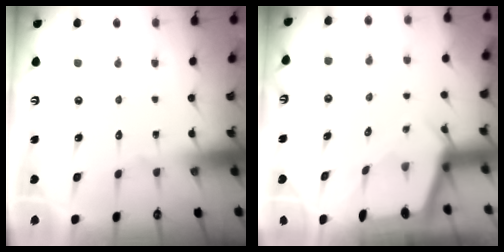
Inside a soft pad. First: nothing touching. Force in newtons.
{"total": 2.1, "press": 2.1, "slide": 0.1}